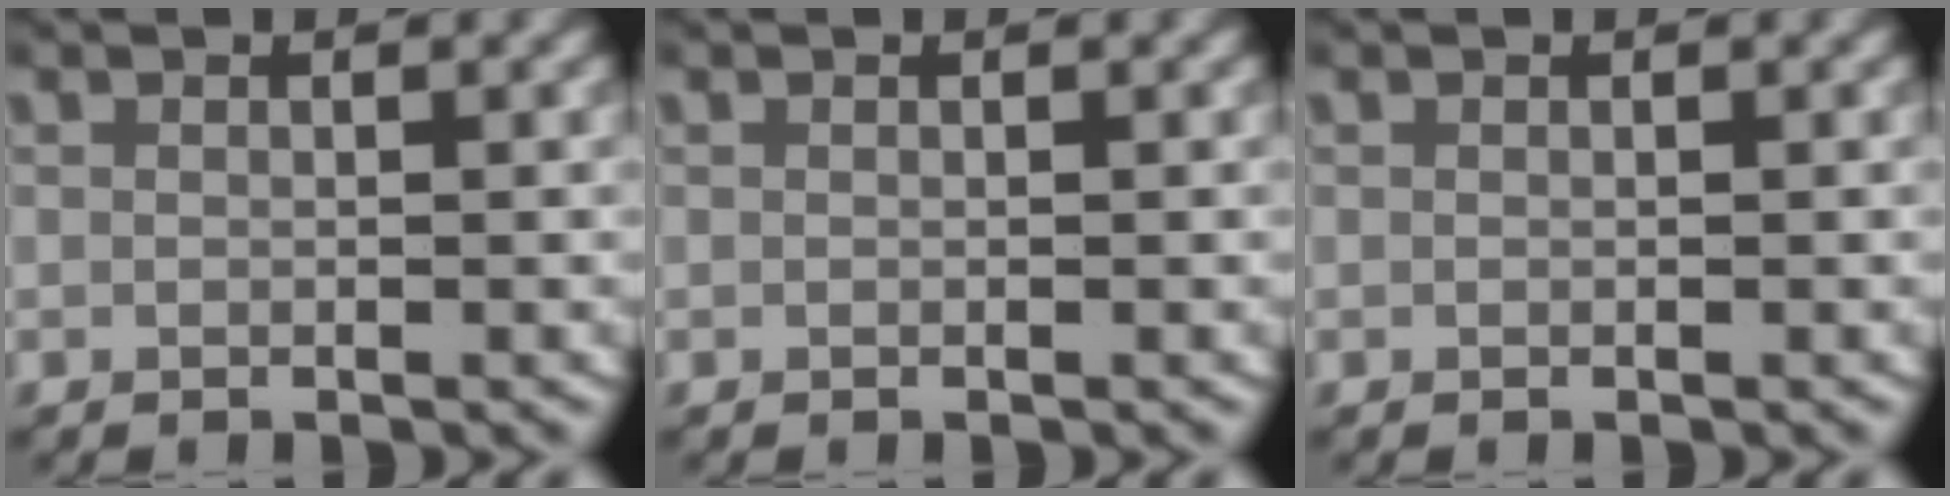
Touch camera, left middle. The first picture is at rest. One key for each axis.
{"total": 0.0}
{"total": 0.0}